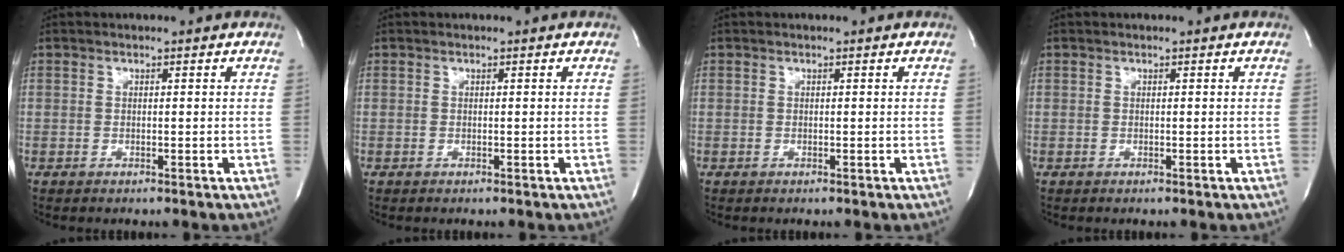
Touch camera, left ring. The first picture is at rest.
{"total": 0.0}
{"total": 0.0}
{"total": 0.0}